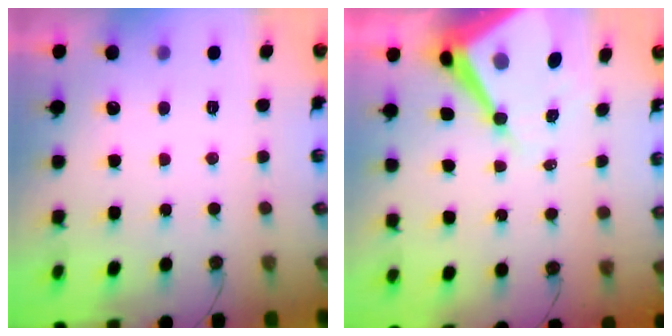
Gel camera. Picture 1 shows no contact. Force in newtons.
{"total": 13.4, "press": 13.4, "slide": 1.2}